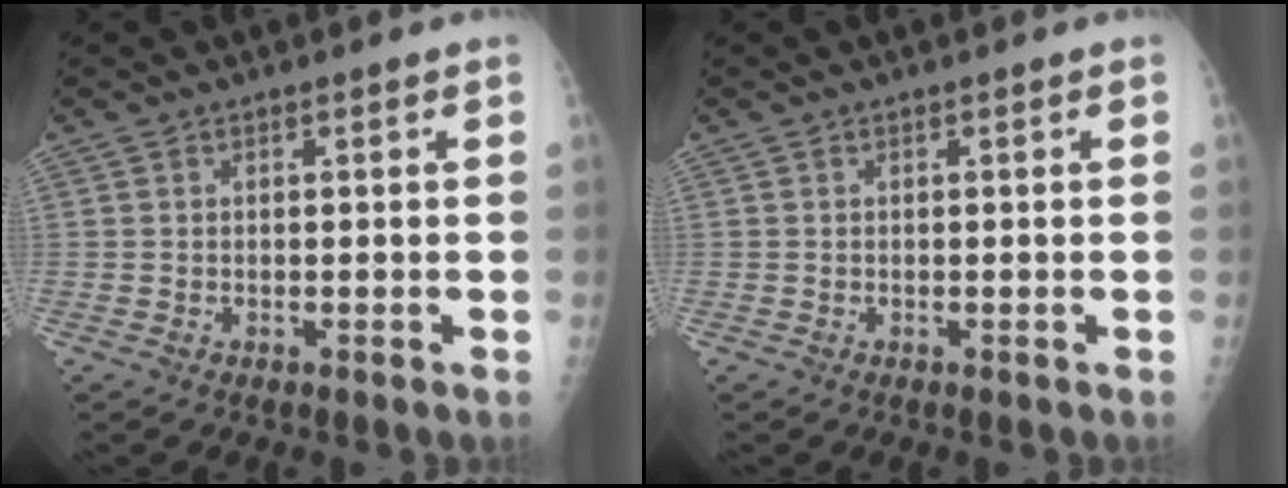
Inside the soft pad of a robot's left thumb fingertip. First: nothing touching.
{"total": 0.0}